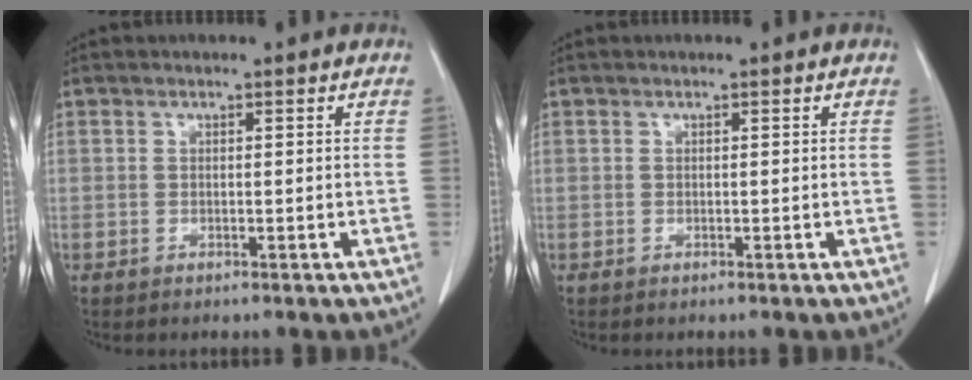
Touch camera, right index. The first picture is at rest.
{"total": 0.0}